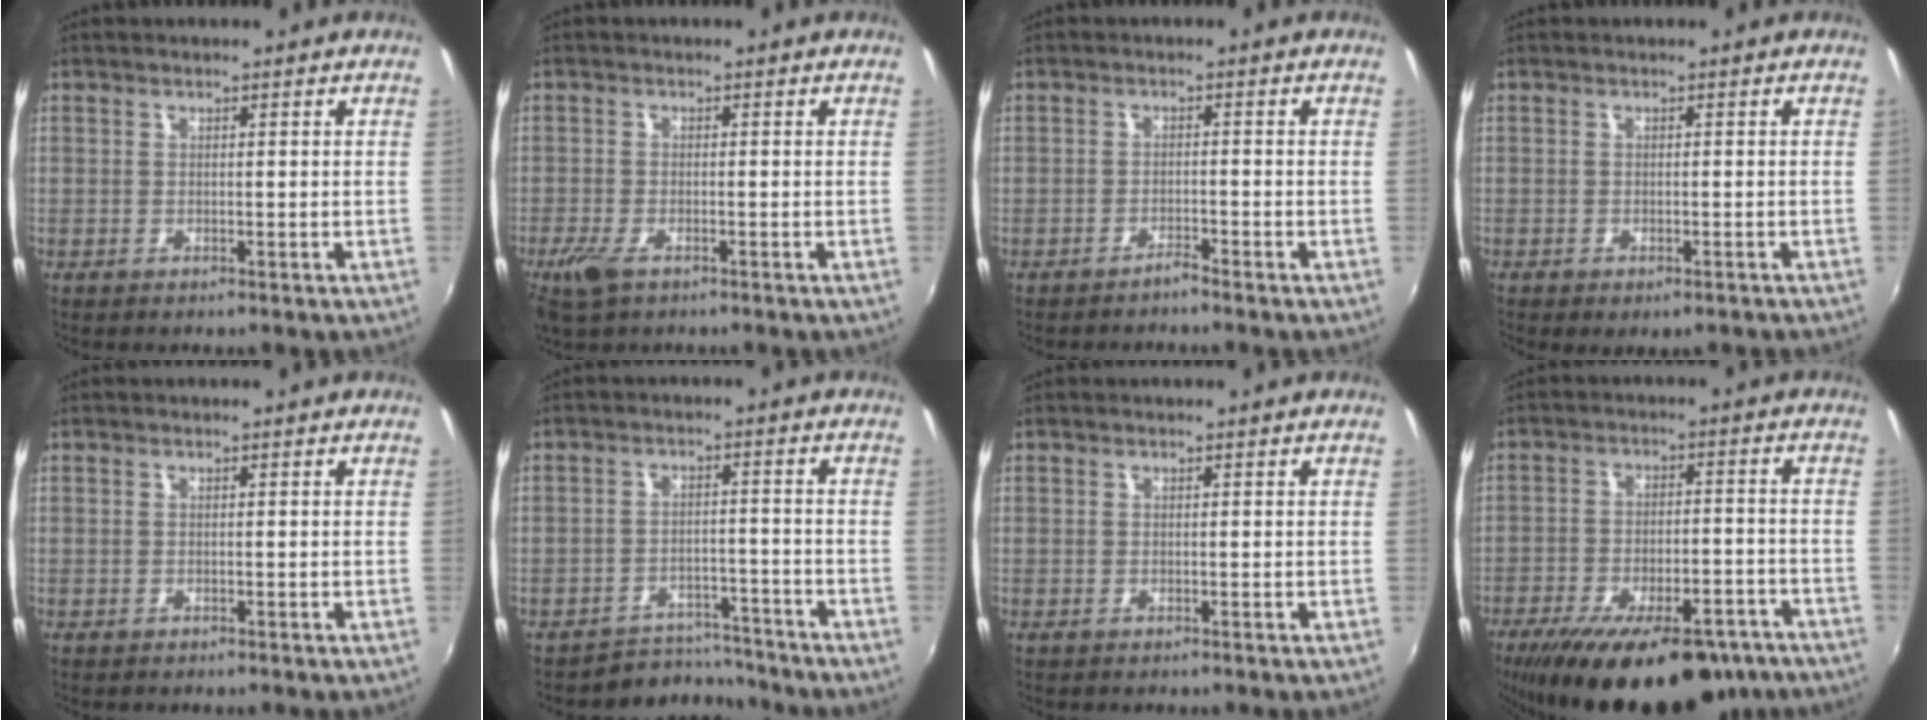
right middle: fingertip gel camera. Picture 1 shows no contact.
{"total": 4.6, "force": [-2.8, 1.9, 3.1], "torque": [-0.079, -0.013, -0.055]}
{"total": 1.6, "force": [-1.6, 0.1, 0.3], "torque": [-0.013, -0.001, -0.027]}
{"total": 3.2, "force": [-2.1, 1.5, 2.0], "torque": [-0.036, -0.018, -0.027]}
{"total": 0.0}
{"total": 6.3, "force": [-5.8, 2.6, -0.8], "torque": [0.006, 0.024, -0.085]}
{"total": 0.0}
{"total": 24.8, "force": [-18.2, 9.4, 14.0], "torque": [-0.249, -0.026, -0.249]}